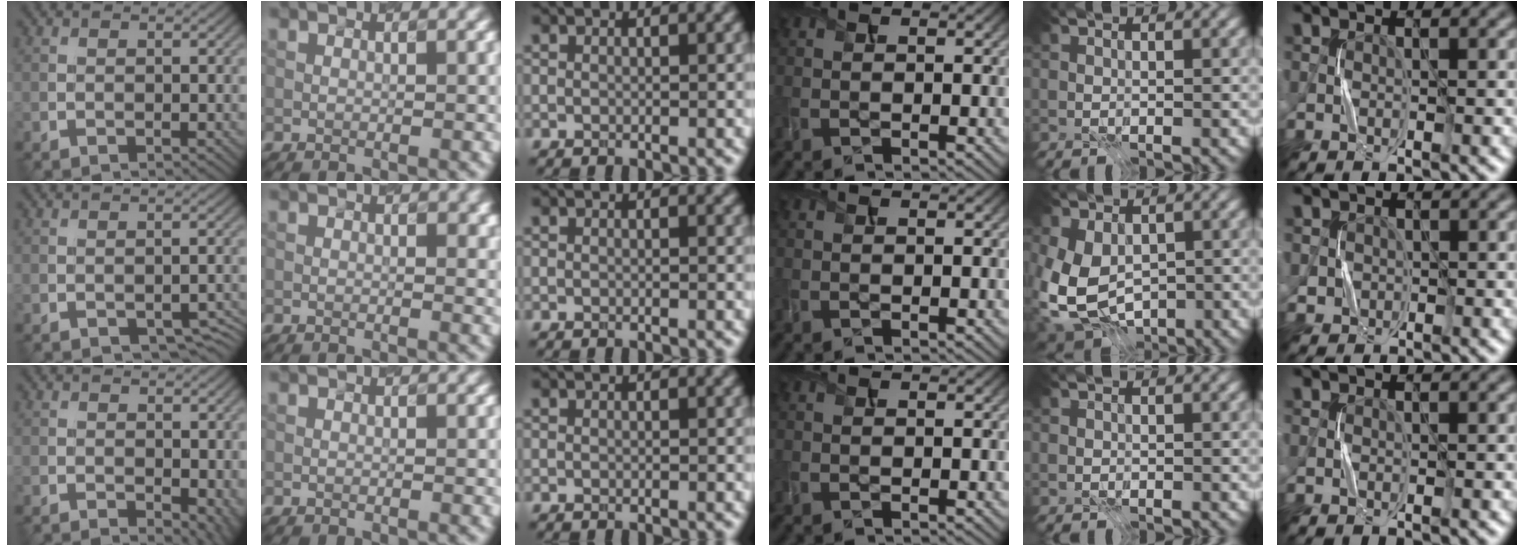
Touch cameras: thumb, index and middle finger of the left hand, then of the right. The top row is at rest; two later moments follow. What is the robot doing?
{"motion": "press", "object": "syringe"}